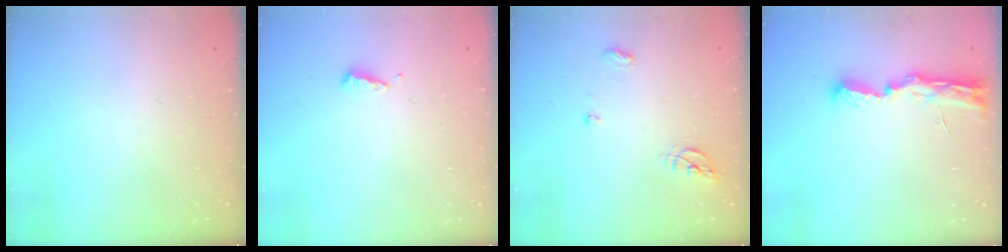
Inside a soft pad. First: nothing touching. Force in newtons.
{"total": 4.7, "press": 4.7, "slide": 0.5}
{"total": 6.2, "press": 6.2, "slide": 0.4}
{"total": 8.3, "press": 8.3, "slide": 1.0}